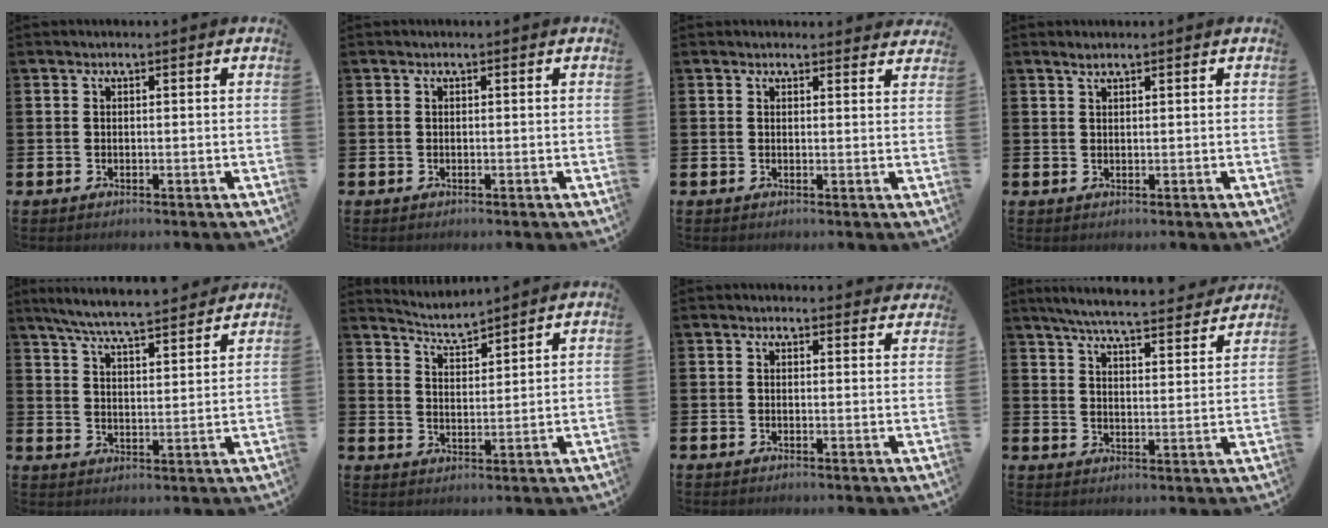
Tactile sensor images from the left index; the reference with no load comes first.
{"total": 0.0}
{"total": 1.6, "force": [1.6, 0.3, 0.0], "torque": [0.006, -0.007, 0.027]}
{"total": 1.2, "force": [1.1, 0.1, 0.6], "torque": [-0.012, 0.001, 0.019]}
{"total": 6.7, "force": [6.4, 0.1, 2.1], "torque": [-0.066, -0.037, 0.113]}
{"total": 3.9, "force": [3.9, 0.2, 0.4], "torque": [-0.027, -0.023, 0.070]}
{"total": 1.2, "force": [1.1, 0.4, 0.0], "torque": [0.004, -0.003, 0.019]}
{"total": 6.3, "force": [6.1, 0.2, 1.8], "torque": [-0.052, -0.042, 0.105]}